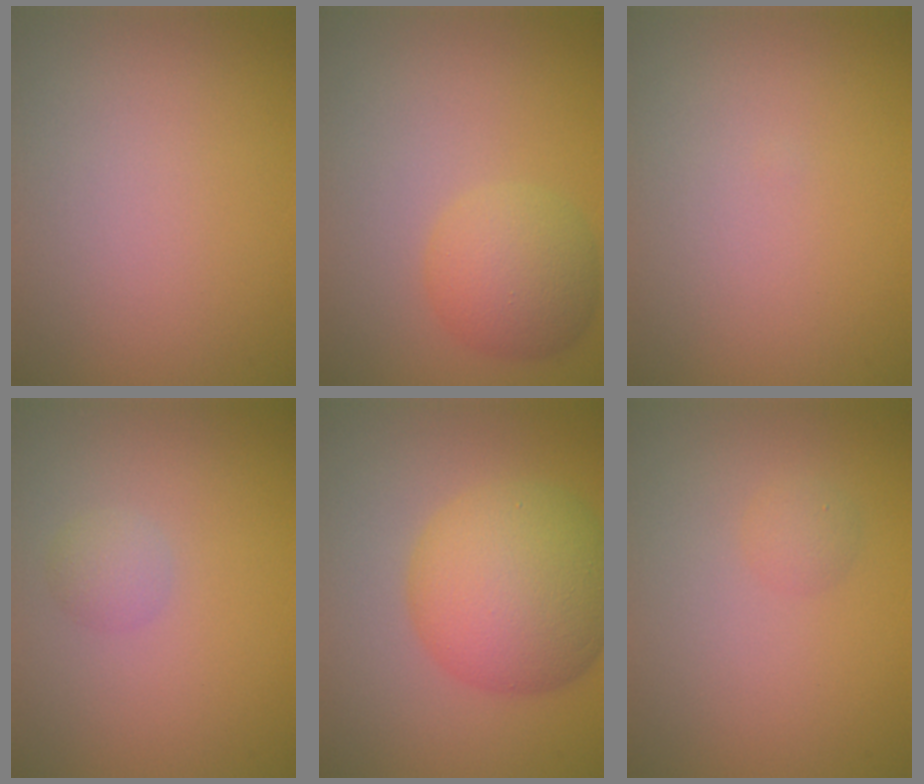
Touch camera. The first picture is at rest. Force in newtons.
{"total": 4.5, "press": 4.5, "slide": 0.2}
{"total": 0.0}
{"total": 1.4, "press": 1.4, "slide": 0.0}
{"total": 10.0, "press": 10.0, "slide": 0.1}
{"total": 1.0, "press": 1.0, "slide": 0.0}